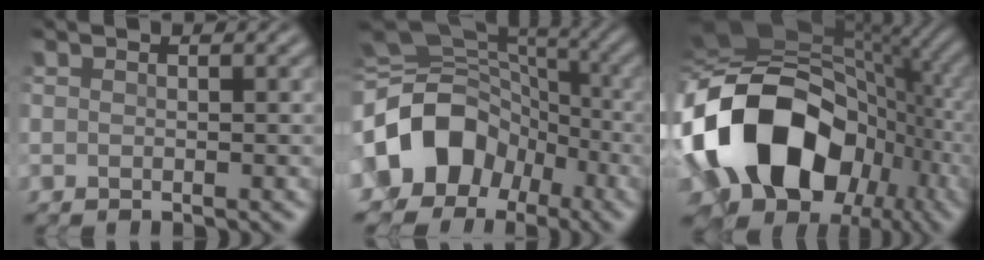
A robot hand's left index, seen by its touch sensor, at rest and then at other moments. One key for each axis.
{"total": 13.1, "fx": -4.1, "fy": 10.0, "fz": 7.4, "tx": -0.161, "ty": -0.010, "tz": -0.073}
{"total": 17.2, "fx": -3.6, "fy": 12.4, "fz": 11.5, "tx": -0.215, "ty": -0.007, "tz": -0.061}